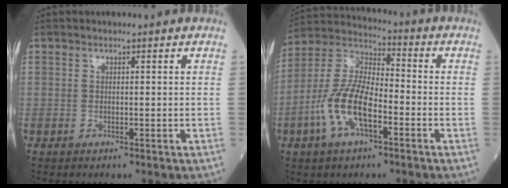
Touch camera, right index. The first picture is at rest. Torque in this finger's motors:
{"motor_torque": [1.19, -0.95, 0.35, 0.21]}